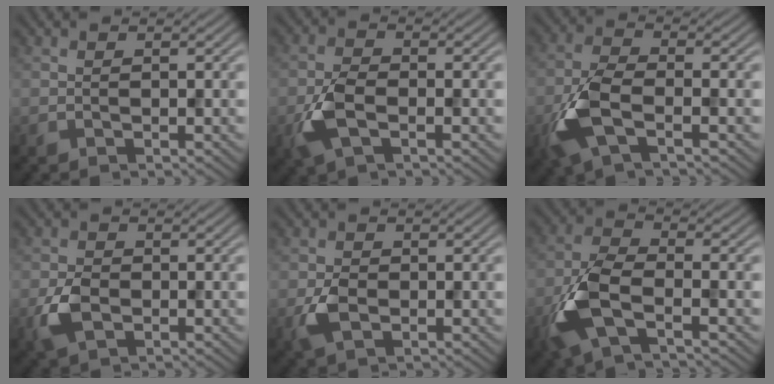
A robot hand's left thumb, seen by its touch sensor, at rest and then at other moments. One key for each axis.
{"total": 4.8, "fx": -1.7, "fy": 2.5, "fz": 3.7, "tx": -0.090, "ty": -0.001, "tz": -0.042}
{"total": 7.1, "fx": -2.7, "fy": 3.1, "fz": 5.8, "tx": -0.143, "ty": -0.003, "tz": -0.066}
{"total": 3.9, "fx": -1.2, "fy": 2.5, "fz": 2.6, "tx": -0.064, "ty": -0.005, "tz": -0.030}
{"total": 3.1, "fx": -0.8, "fy": 2.1, "fz": 2.1, "tx": -0.050, "ty": -0.004, "tz": -0.020}
{"total": 7.9, "fx": -3.1, "fy": 3.4, "fz": 6.4, "tx": -0.157, "ty": -0.002, "tz": -0.079}